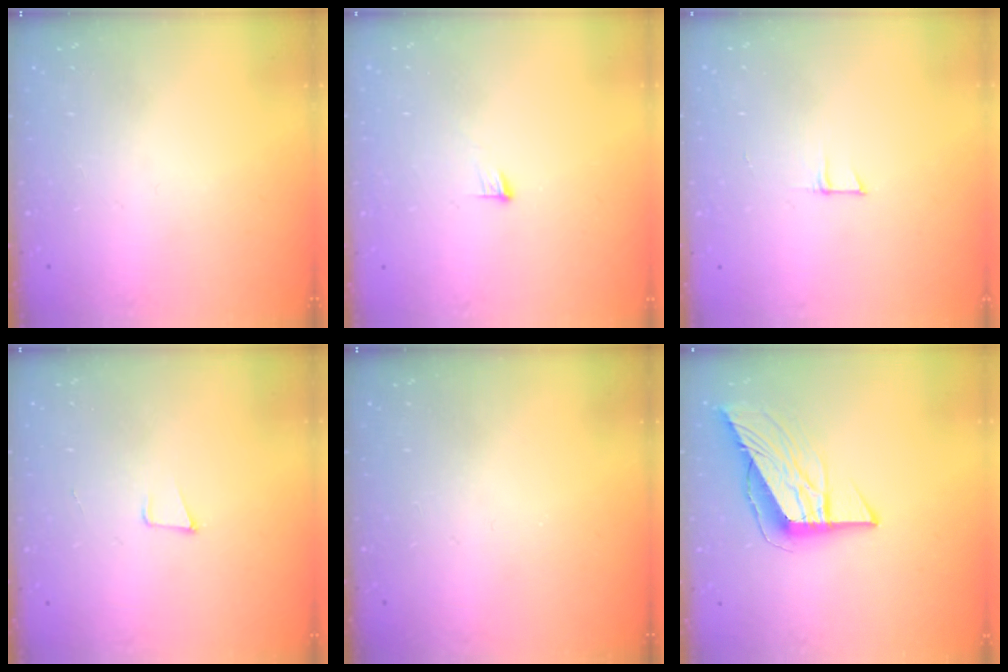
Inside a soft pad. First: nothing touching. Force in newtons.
{"total": 3.3, "press": 3.3, "slide": 0.2}
{"total": 3.9, "press": 3.9, "slide": 0.3}
{"total": 3.9, "press": 2.9, "slide": 2.6}
{"total": 0.0}
{"total": 10.6, "press": 10.5, "slide": 1.1}